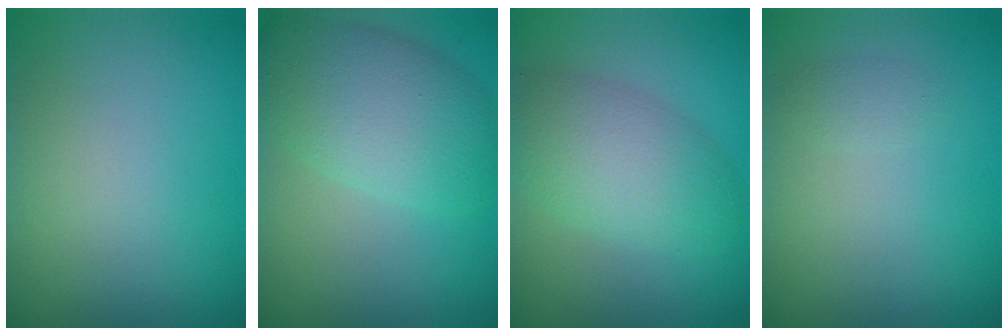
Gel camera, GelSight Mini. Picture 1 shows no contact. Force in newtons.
{"total": 7.4, "press": 7.4, "slide": 0.3}
{"total": 5.7, "press": 5.7, "slide": 0.1}
{"total": 1.0, "press": 1.0, "slide": 0.0}